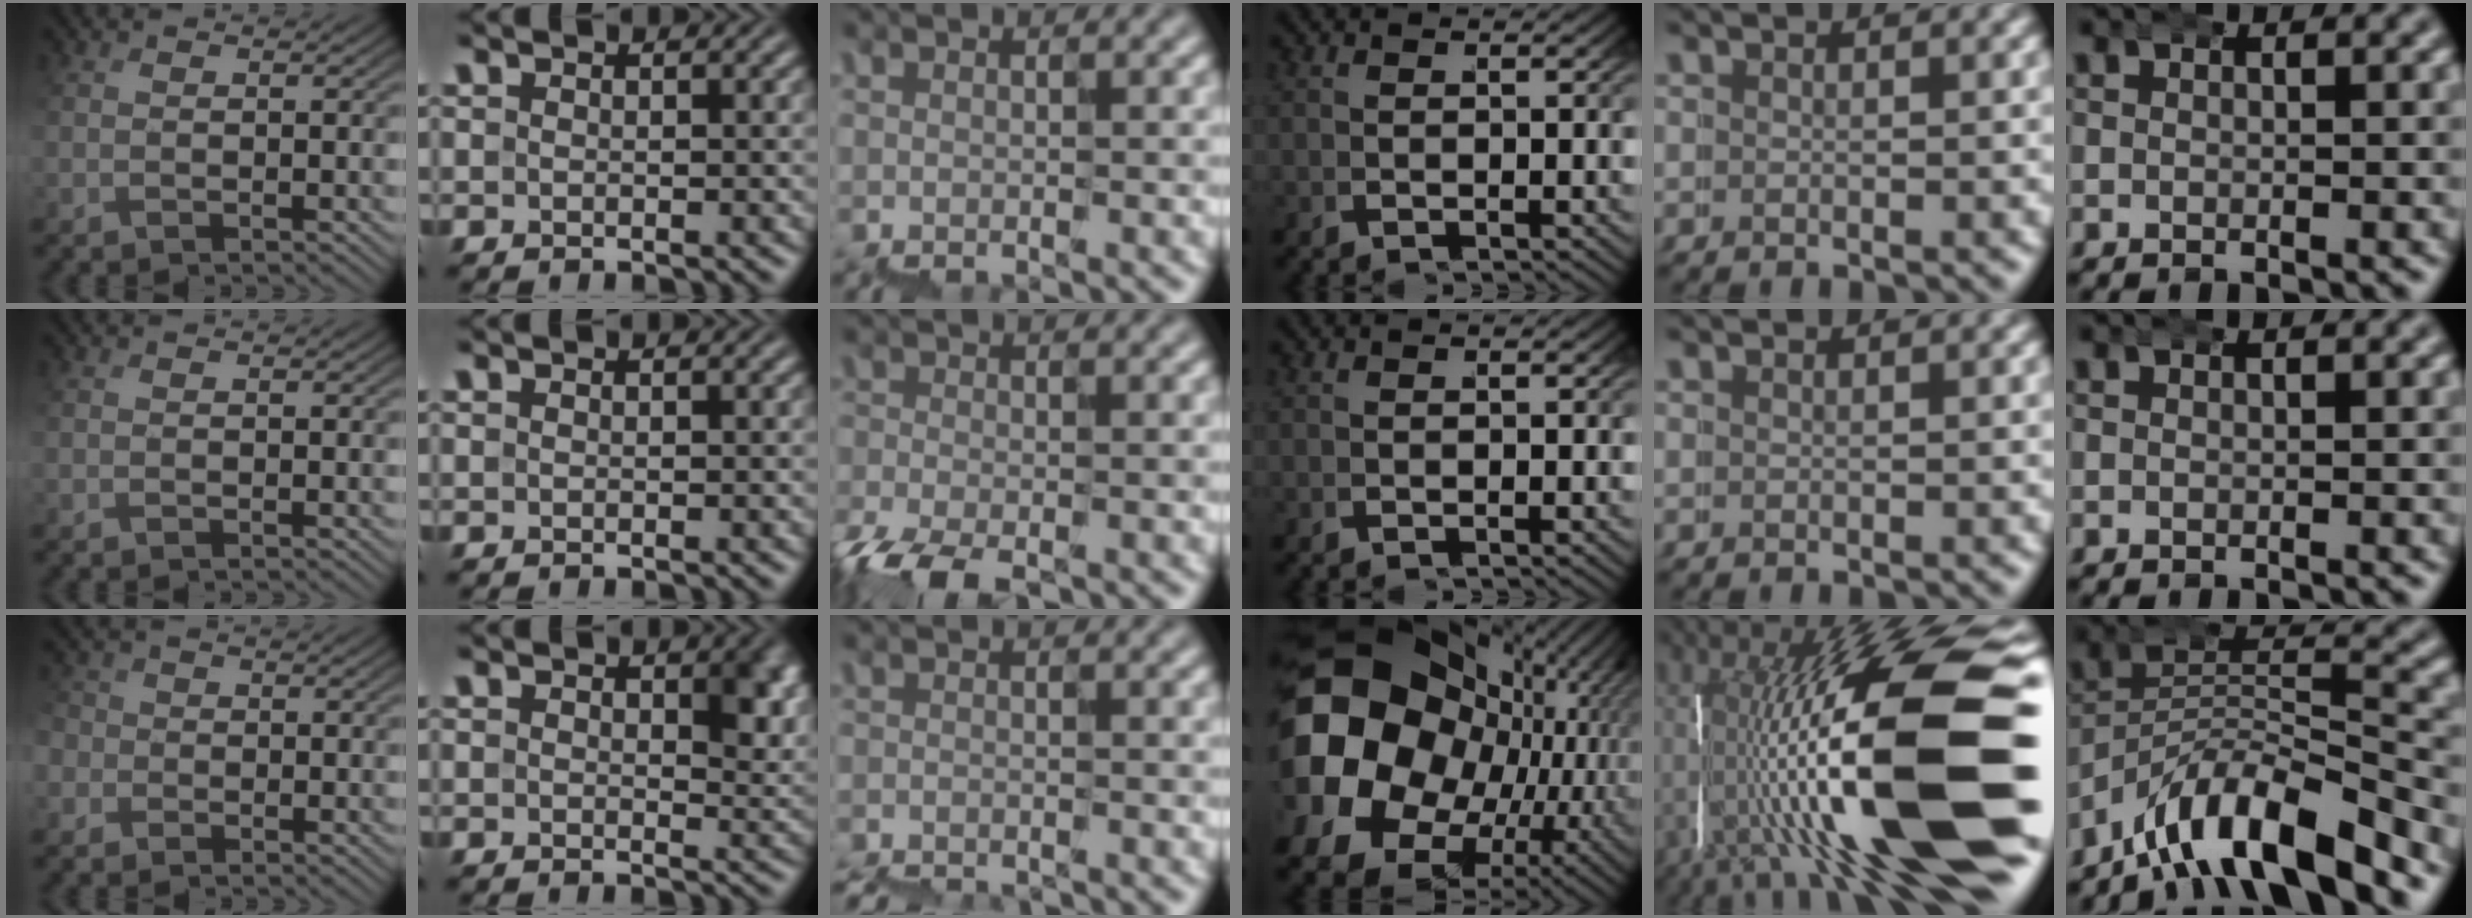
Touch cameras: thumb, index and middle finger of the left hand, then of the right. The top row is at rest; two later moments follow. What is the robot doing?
{"motion": "wrap", "object": "belt"}